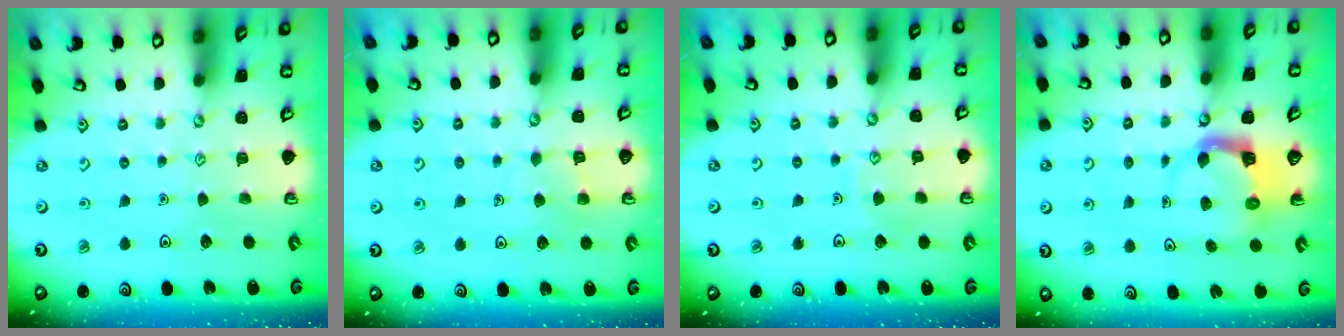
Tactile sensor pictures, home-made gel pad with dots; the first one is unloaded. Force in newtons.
{"total": 5.7, "press": 5.7, "slide": 0.5}
{"total": 5.6, "press": 5.6, "slide": 0.5}
{"total": 3.8, "press": 3.8, "slide": 0.7}